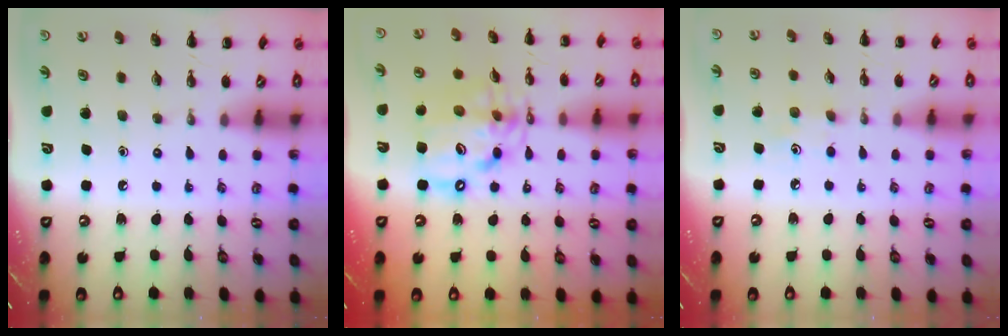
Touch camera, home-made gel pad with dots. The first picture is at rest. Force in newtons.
{"total": 12.8, "press": 12.3, "slide": 3.5}
{"total": 2.6, "press": 2.4, "slide": 0.9}